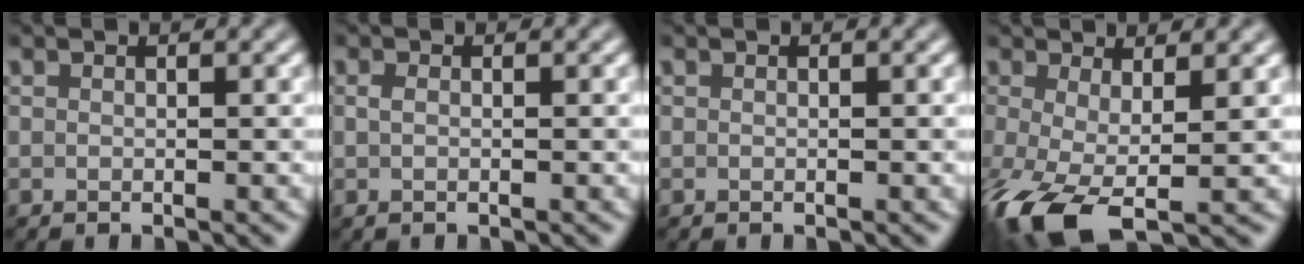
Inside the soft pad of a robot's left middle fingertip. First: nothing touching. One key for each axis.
{"total": 0.7, "fx": 0.0, "fy": 0.3, "fz": 0.6, "tx": -0.015, "ty": 0.000, "tz": 0.000}
{"total": 0.0}
{"total": 6.6, "fx": -2.3, "fy": 2.2, "fz": 5.8, "tx": -0.123, "ty": -0.011, "tz": -0.049}